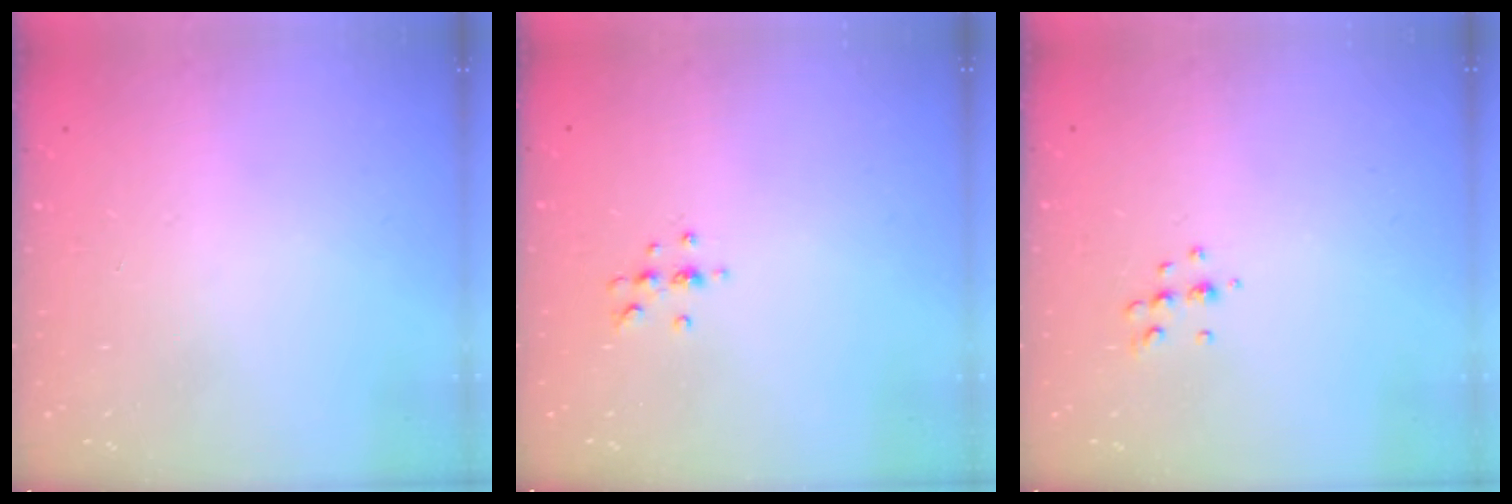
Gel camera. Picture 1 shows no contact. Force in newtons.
{"total": 5.2, "press": 5.2, "slide": 0.6}
{"total": 5.7, "press": 5.6, "slide": 1.0}